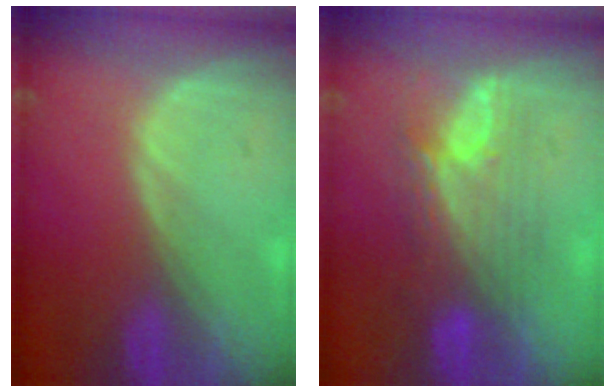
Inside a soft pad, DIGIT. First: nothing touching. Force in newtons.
{"total": 7.3, "press": 7.1, "slide": 1.3}